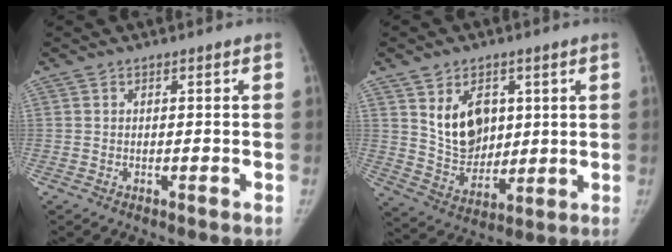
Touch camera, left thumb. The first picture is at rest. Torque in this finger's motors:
{"motor_torque": [0.10, 0.18, 1.00, -0.81, 0.17]}